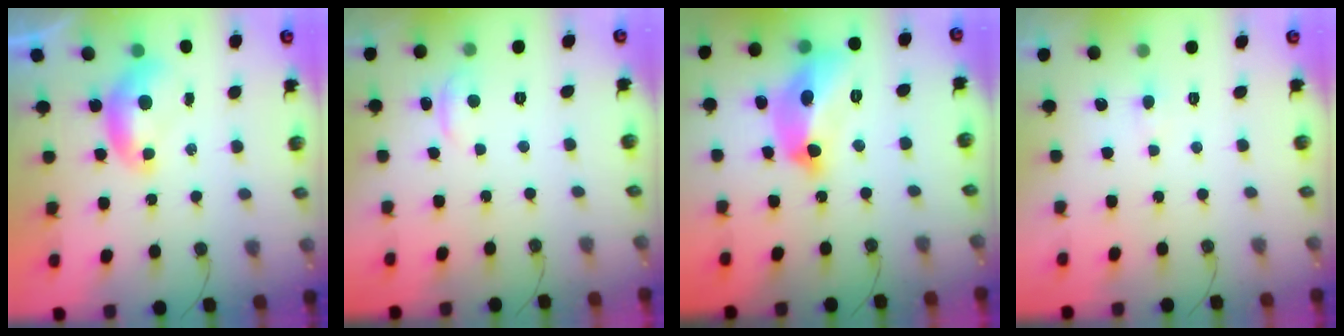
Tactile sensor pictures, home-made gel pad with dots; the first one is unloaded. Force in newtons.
{"total": 1.2, "press": 0.7, "slide": 0.9}
{"total": 13.0, "press": 13.0, "slide": 0.6}
{"total": 0.6, "press": 0.5, "slide": 0.3}